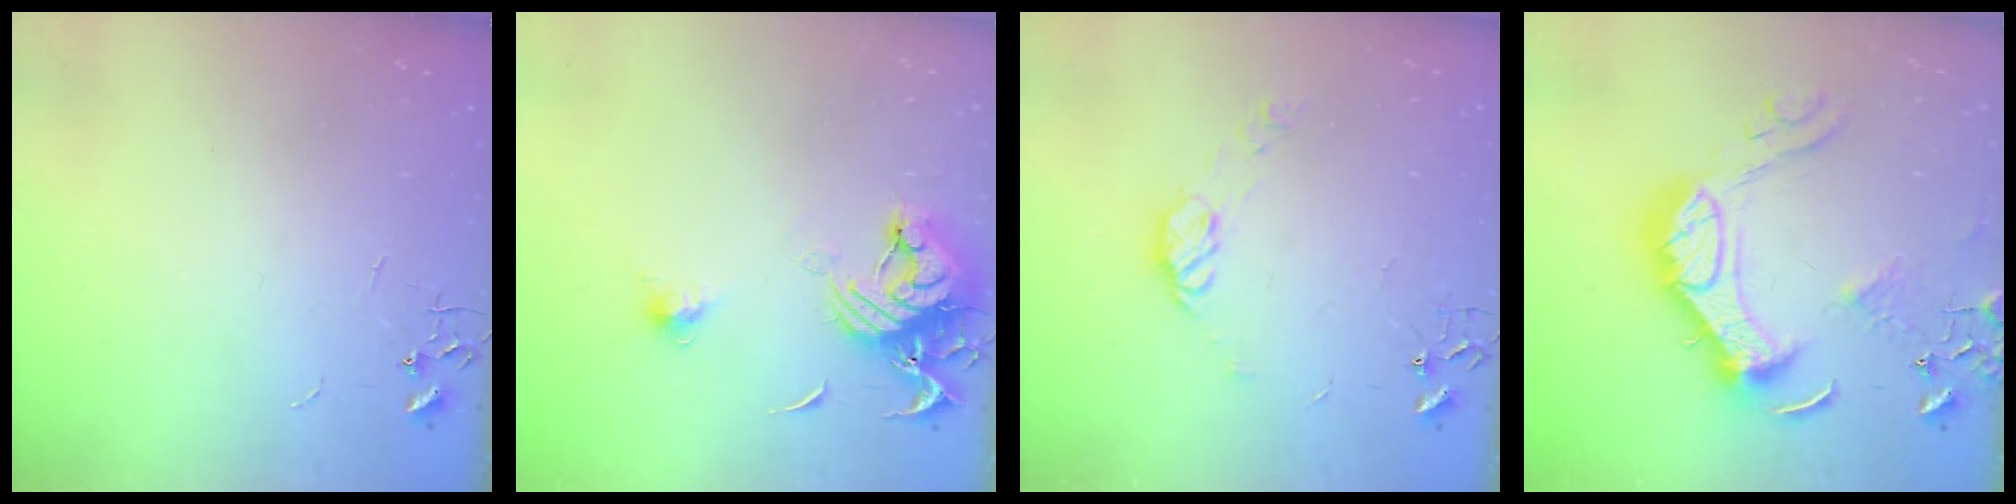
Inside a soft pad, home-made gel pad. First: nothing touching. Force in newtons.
{"total": 14.7, "press": 14.6, "slide": 1.2}
{"total": 7.7, "press": 7.7, "slide": 0.7}
{"total": 18.9, "press": 18.8, "slide": 1.7}